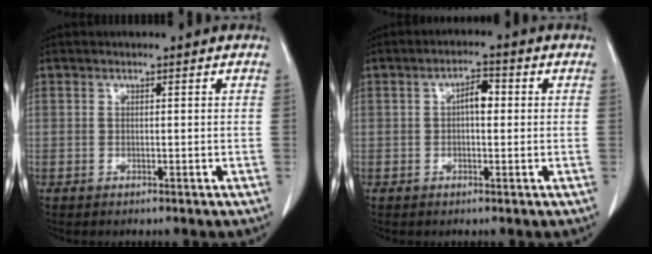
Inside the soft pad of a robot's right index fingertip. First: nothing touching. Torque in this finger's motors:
{"motor_torque": [0.41, -0.09, 0.16, 0.07]}